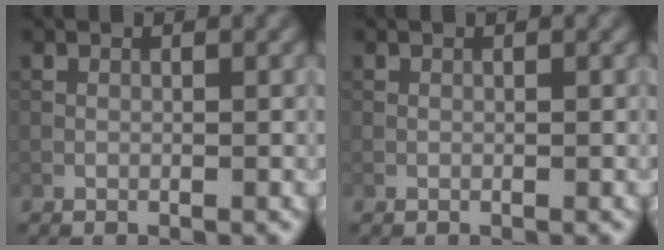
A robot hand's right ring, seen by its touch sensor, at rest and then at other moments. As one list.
[{"total": 0.0}]